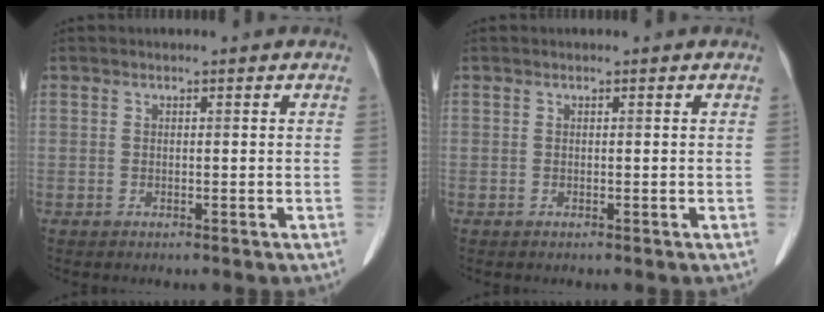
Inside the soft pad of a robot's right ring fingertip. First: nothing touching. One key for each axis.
{"total": 0.0}